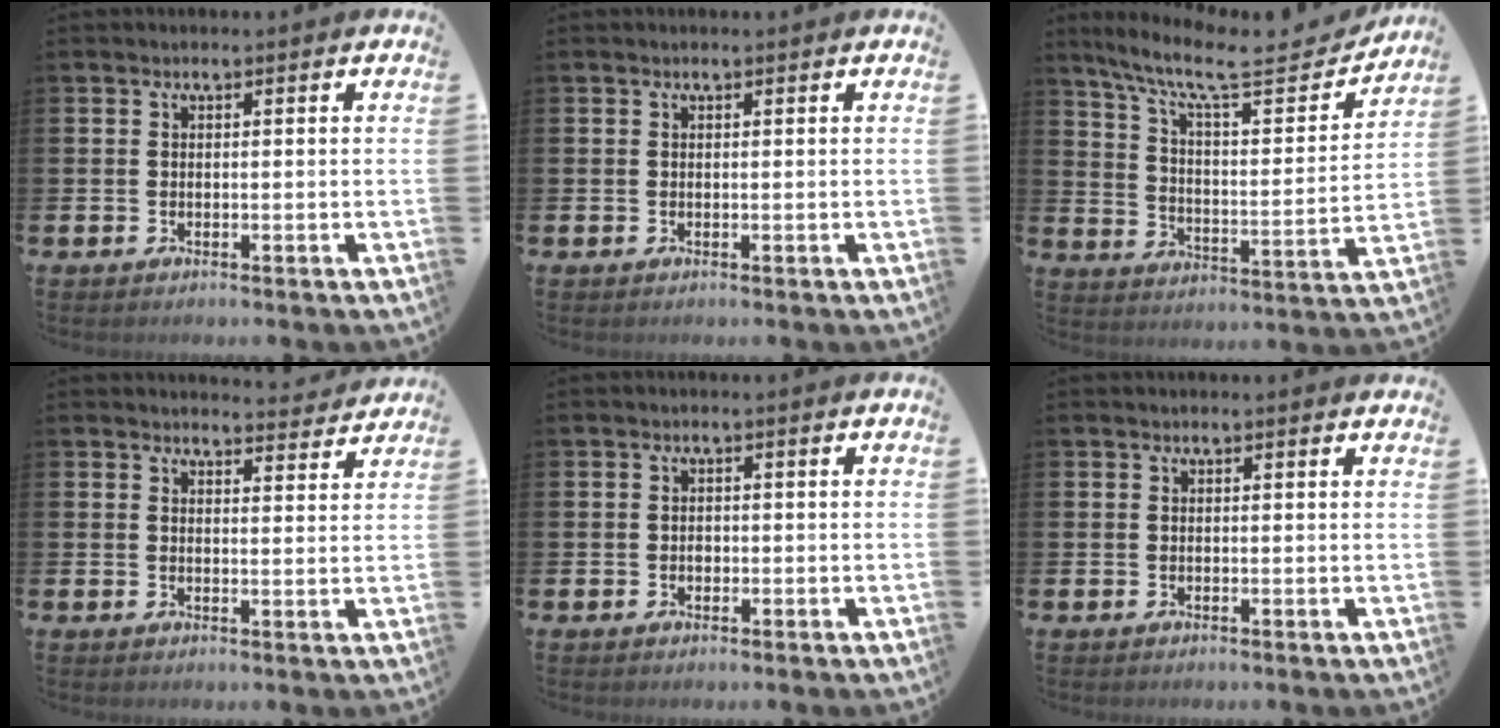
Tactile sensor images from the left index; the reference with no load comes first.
{"total": 0.0}
{"total": 10.3, "force": [8.6, 2.3, 5.2], "torque": [-0.124, -0.055, 0.140]}
{"total": 3.4, "force": [3.4, 0.2, 0.0], "torque": [0.004, -0.024, 0.059]}
{"total": 1.0, "force": [-0.2, 0.8, 0.5], "torque": [-0.007, 0.004, -0.005]}
{"total": 0.0}